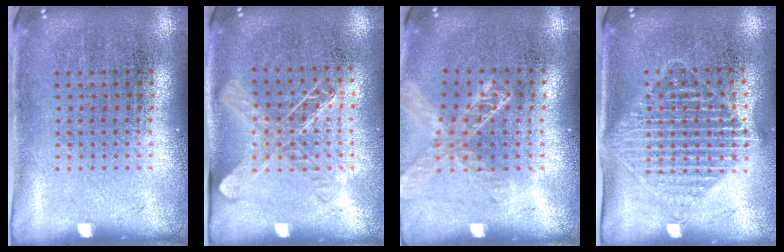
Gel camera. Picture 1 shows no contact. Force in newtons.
{"total": 1.4, "press": 1.2, "slide": 0.6}
{"total": 1.3, "press": 1.3, "slide": 0.2}
{"total": 1.7, "press": 1.4, "slide": 1.0}